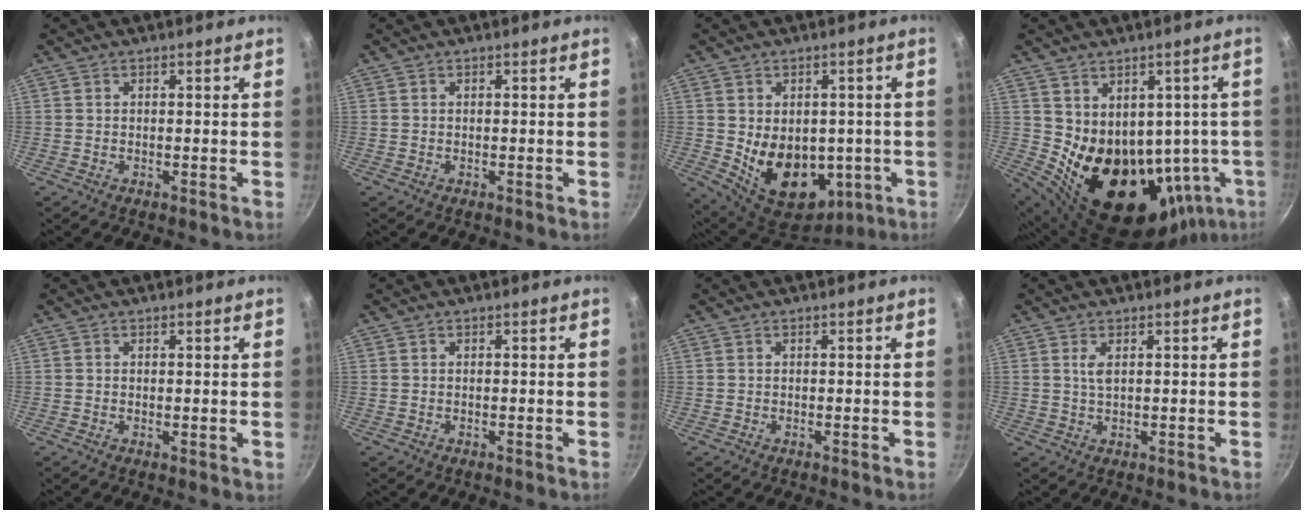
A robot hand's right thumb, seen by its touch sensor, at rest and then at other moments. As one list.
[{"total": 0.0}, {"total": 16.0, "force": [-1.8, 11.5, 10.9], "torque": [-0.137, -0.019, 0.004]}, {"total": 20.4, "force": [-0.3, 15.0, 13.8], "torque": [-0.155, -0.020, 0.034]}, {"total": 0.8, "force": [0.3, 0.3, 0.6], "torque": [-0.005, -0.008, 0.001]}, {"total": 0.0}, {"total": 0.0}, {"total": 2.0, "force": [0.7, 0.8, 1.7], "torque": [-0.034, -0.003, 0.015]}]